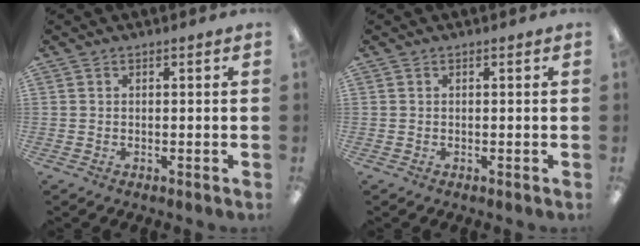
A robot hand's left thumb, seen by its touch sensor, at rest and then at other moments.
{"total": 0.0}